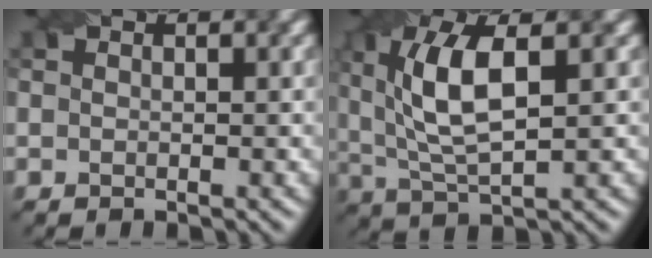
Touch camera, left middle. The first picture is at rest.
{"total": 7.1, "force": [1.3, 2.6, 6.5], "torque": [-0.135, 0.009, 0.036]}